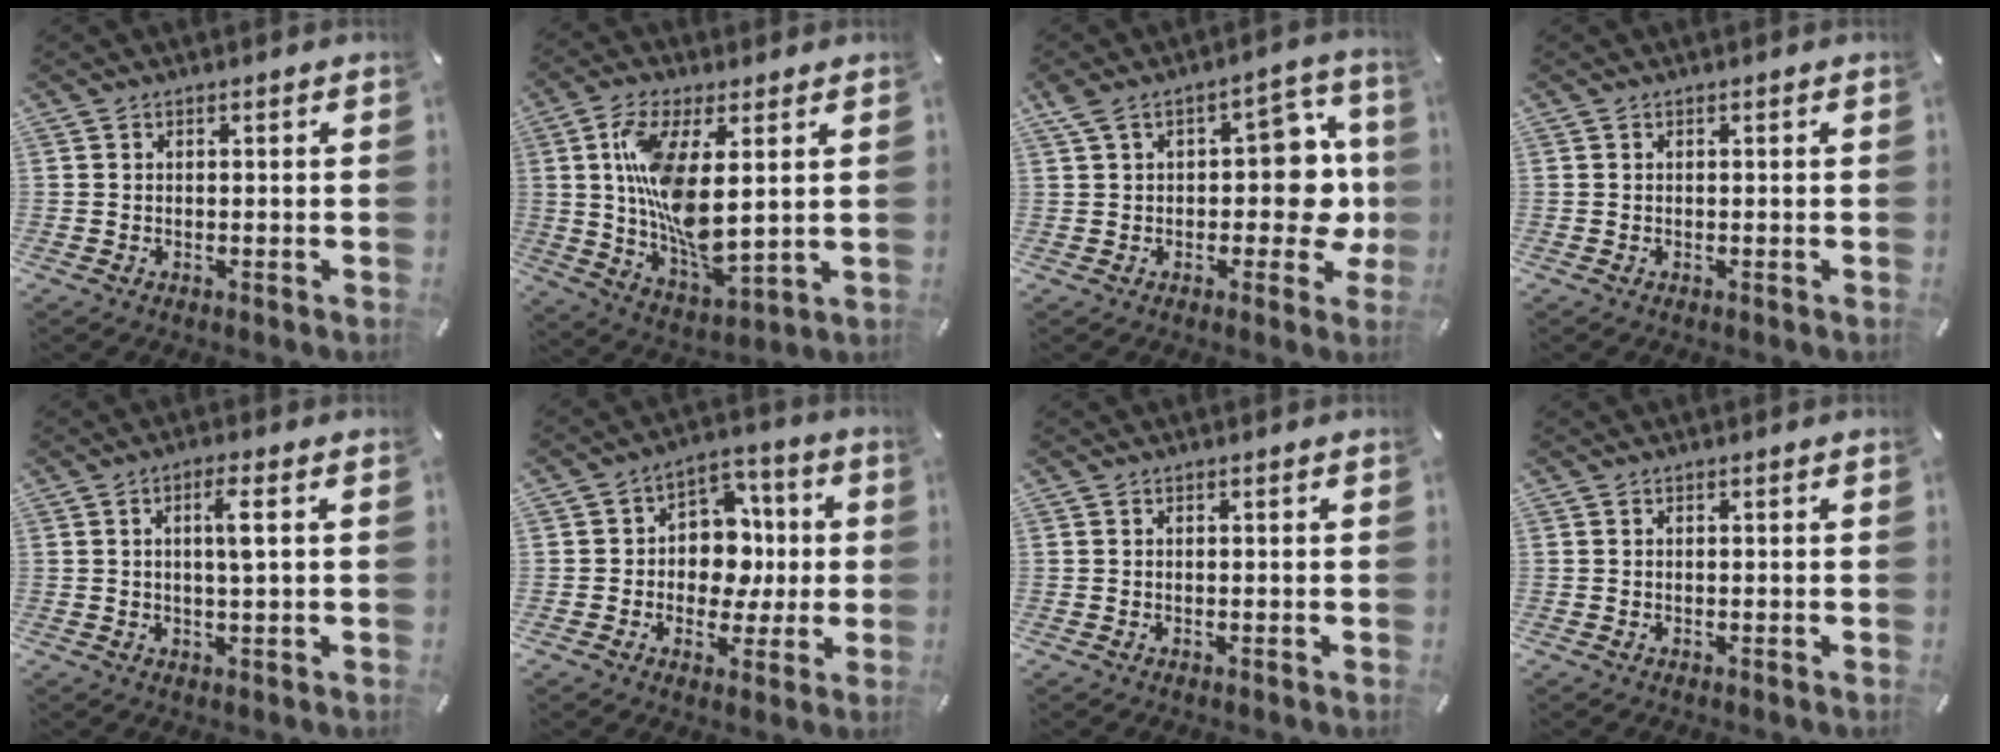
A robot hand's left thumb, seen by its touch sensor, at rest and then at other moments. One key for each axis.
{"total": 15.1, "fx": 3.2, "fy": 7.0, "fz": 13.0, "tx": -0.256, "ty": -0.024, "tz": 0.058}
{"total": 18.0, "fx": 1.2, "fy": 10.4, "fz": 14.6, "tx": -0.180, "ty": 0.008, "tz": 0.023}
{"total": 0.0}
{"total": 5.0, "fx": 0.9, "fy": 0.6, "fz": 4.9, "tx": -0.095, "ty": 0.001, "tz": 0.011}
{"total": 10.7, "fx": -0.5, "fy": 9.6, "fz": 4.9, "tx": -0.064, "ty": 0.008, "tz": -0.003}
{"total": 0.0}
{"total": 0.0}